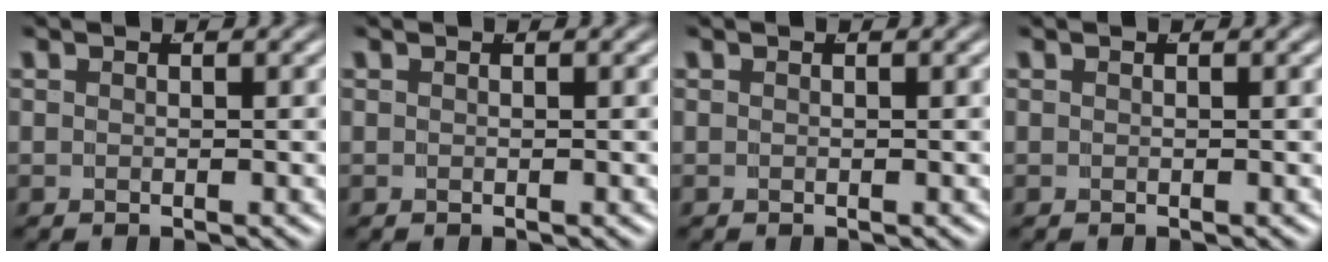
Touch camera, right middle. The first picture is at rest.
{"total": 0.0}
{"total": 0.0}
{"total": 0.0}